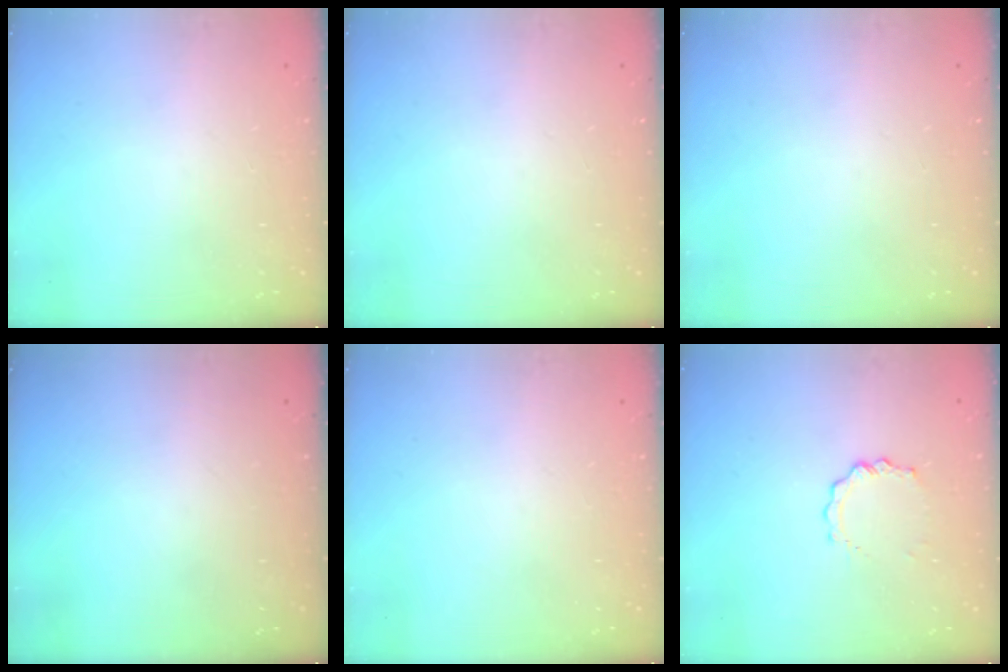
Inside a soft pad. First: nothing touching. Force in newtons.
{"total": 0.0}
{"total": 0.0}
{"total": 0.0}
{"total": 0.0}
{"total": 3.8, "press": 3.8, "slide": 0.4}